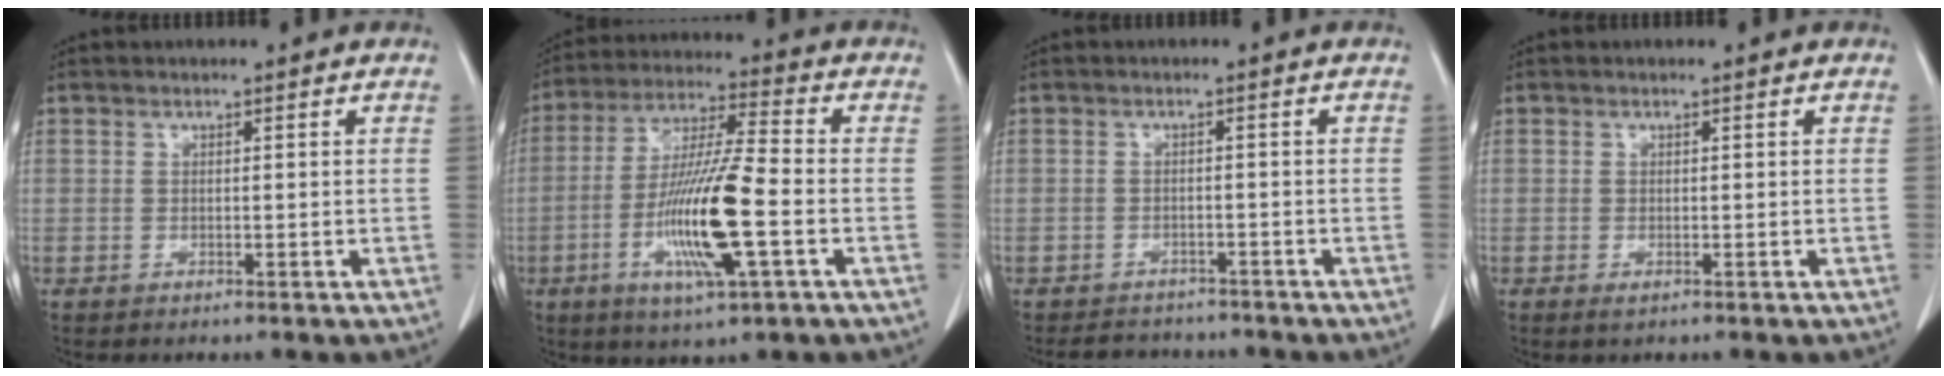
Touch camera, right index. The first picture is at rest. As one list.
[{"total": 14.6, "force": [-4.0, 0.9, 14.0], "torque": [-0.275, -0.013, -0.077]}, {"total": 5.3, "force": [-4.8, 2.0, 0.8], "torque": [-0.008, 0.003, -0.064]}, {"total": 0.7, "force": [-0.3, 0.2, 0.6], "torque": [-0.007, -0.002, -0.001]}]